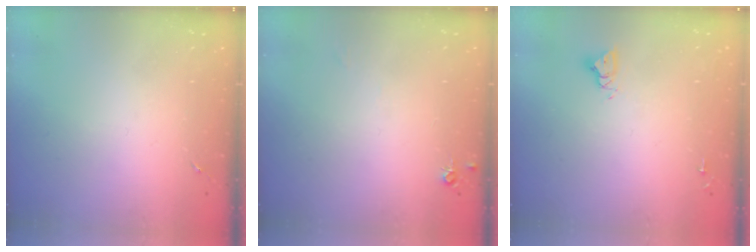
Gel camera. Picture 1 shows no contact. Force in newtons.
{"total": 4.7, "press": 4.7, "slide": 0.7}
{"total": 4.9, "press": 4.9, "slide": 0.3}